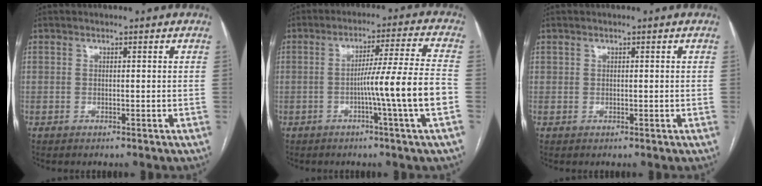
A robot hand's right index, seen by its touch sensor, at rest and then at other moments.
{"total": 10.9, "force": [-2.9, -2.0, 10.3], "torque": [-0.165, 0.003, -0.046]}
{"total": 0.6, "force": [0.3, 0.5, 0.0], "torque": [0.007, 0.001, 0.003]}